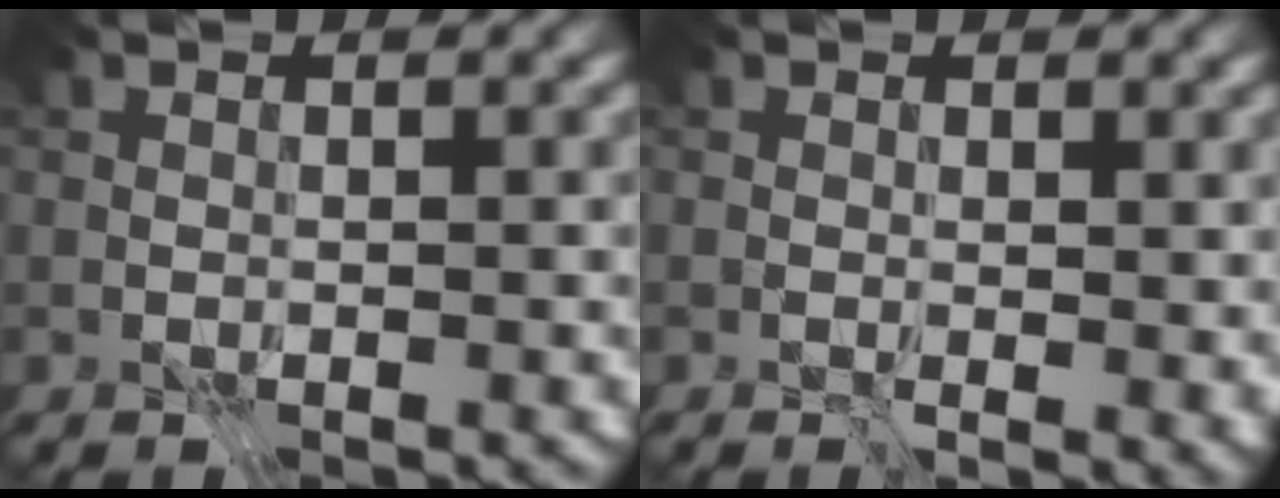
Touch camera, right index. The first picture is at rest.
{"total": 1.4, "force": [0.4, 0.5, 1.3], "torque": [-0.017, -0.007, 0.008]}